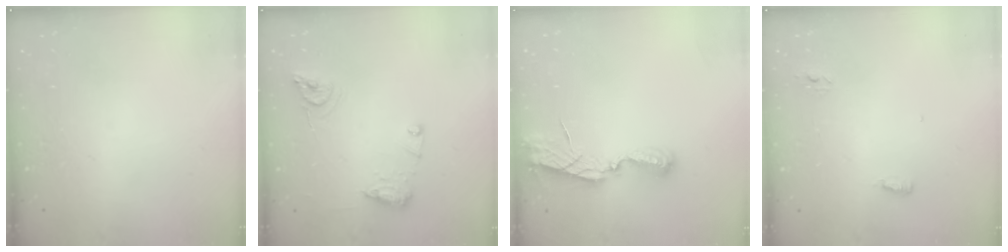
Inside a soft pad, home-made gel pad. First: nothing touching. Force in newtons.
{"total": 11.2, "press": 11.1, "slide": 1.1}
{"total": 6.2, "press": 6.2, "slide": 0.2}
{"total": 4.2, "press": 4.0, "slide": 1.3}